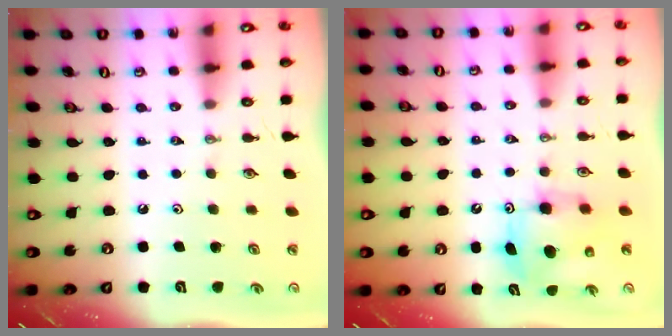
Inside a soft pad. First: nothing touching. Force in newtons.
{"total": 7.9, "press": 7.9, "slide": 0.2}